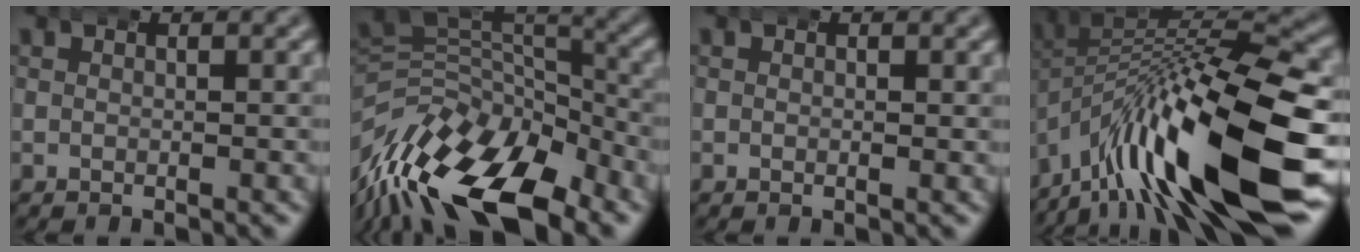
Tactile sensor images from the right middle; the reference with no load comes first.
{"total": 11.1, "force": [-2.9, 7.4, 7.7], "torque": [-0.124, -0.021, -0.048]}
{"total": 0.0}
{"total": 15.8, "force": [-4.4, 8.0, 12.9], "torque": [-0.193, -0.011, -0.063]}